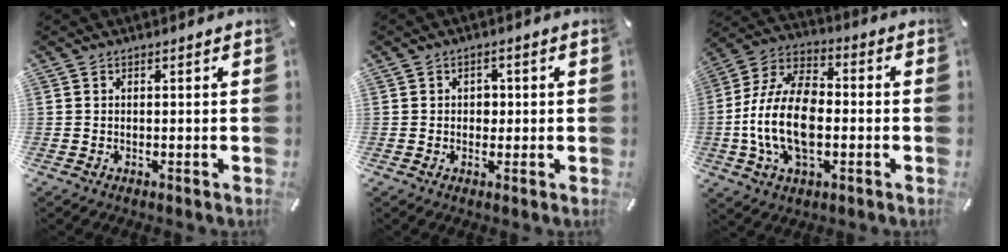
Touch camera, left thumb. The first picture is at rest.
{"total": 2.5, "force": [-0.1, 2.1, 1.4], "torque": [-0.004, -0.003, -0.011]}
{"total": 16.3, "force": [-3.4, 9.9, 12.4], "torque": [-0.273, 0.006, -0.065]}